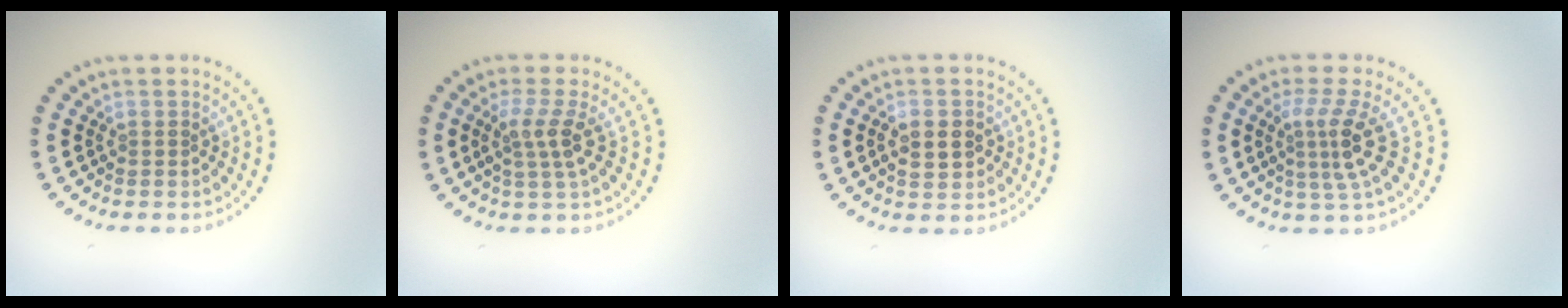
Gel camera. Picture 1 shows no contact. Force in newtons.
{"total": 2.6, "press": 2.0, "slide": 1.7}
{"total": 2.8, "press": 2.8, "slide": 0.2}
{"total": 3.6, "press": 2.5, "slide": 2.6}